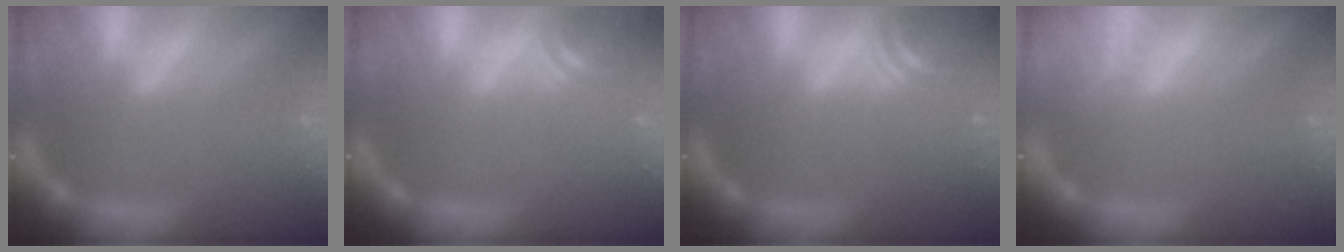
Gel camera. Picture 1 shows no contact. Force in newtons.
{"total": 3.0}
{"total": 4.5}
{"total": 1.5}